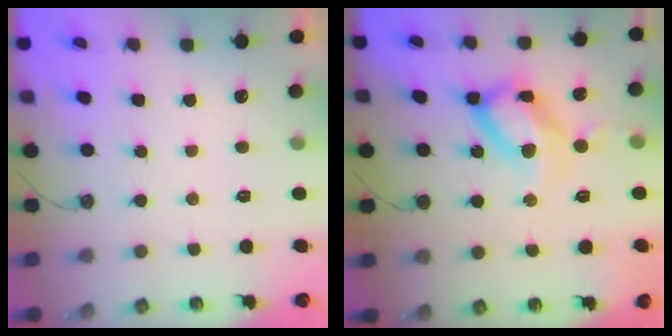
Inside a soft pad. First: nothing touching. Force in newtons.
{"total": 18.5, "press": 18.5, "slide": 1.3}